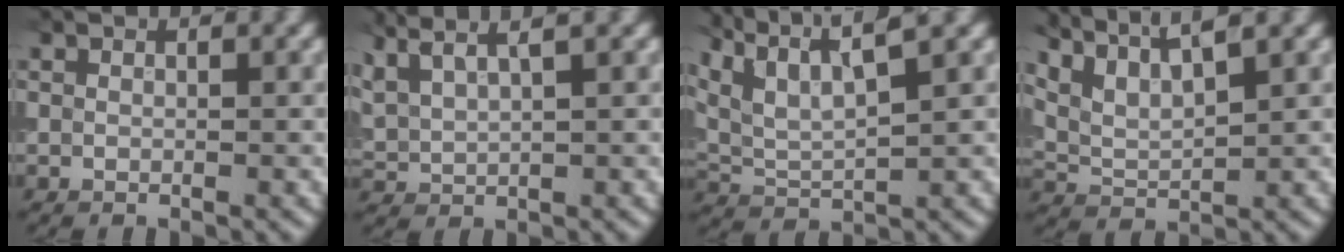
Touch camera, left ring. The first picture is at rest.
{"total": 5.1, "force": [3.8, 1.3, 3.2], "torque": [-0.082, 0.023, 0.065]}
{"total": 7.3, "force": [4.9, 1.9, 5.1], "torque": [-0.105, 0.022, 0.078]}
{"total": 5.2, "force": [4.1, 1.2, 3.0], "torque": [-0.076, 0.017, 0.063]}